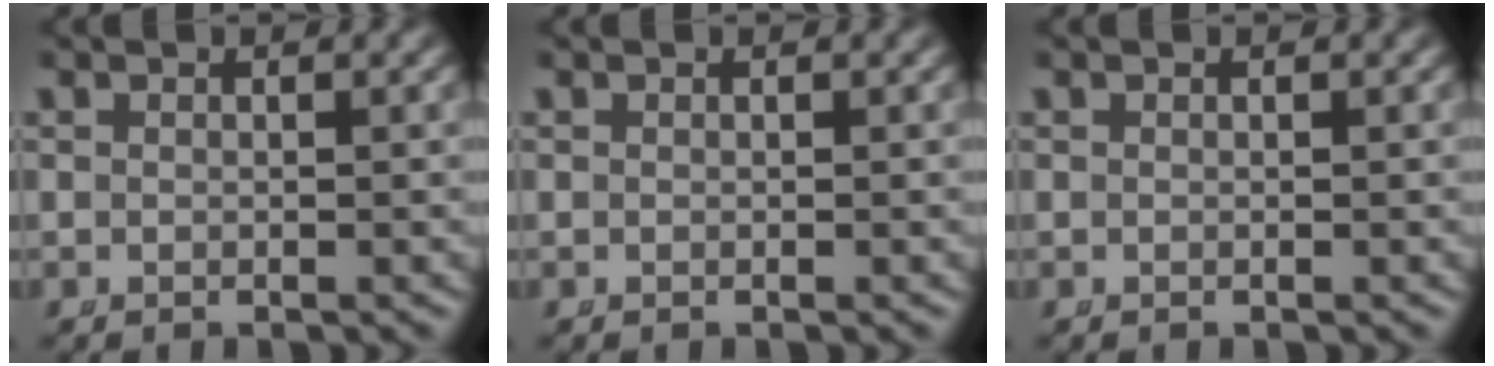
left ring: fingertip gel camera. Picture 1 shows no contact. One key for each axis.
{"total": 0.0}
{"total": 0.0}